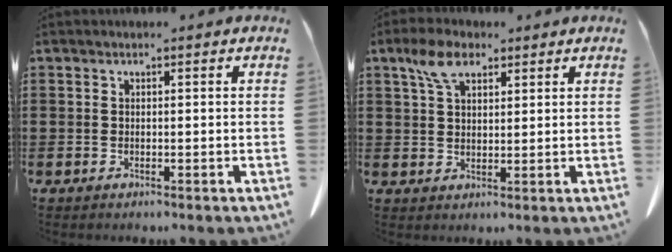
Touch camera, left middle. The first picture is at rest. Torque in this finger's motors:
{"motor_torque": [1.76, 0.38, 0.46, 0.10]}